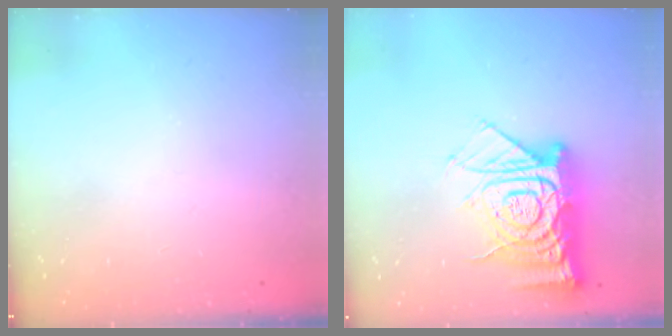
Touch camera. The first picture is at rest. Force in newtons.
{"total": 17.2, "press": 17.2, "slide": 1.7}